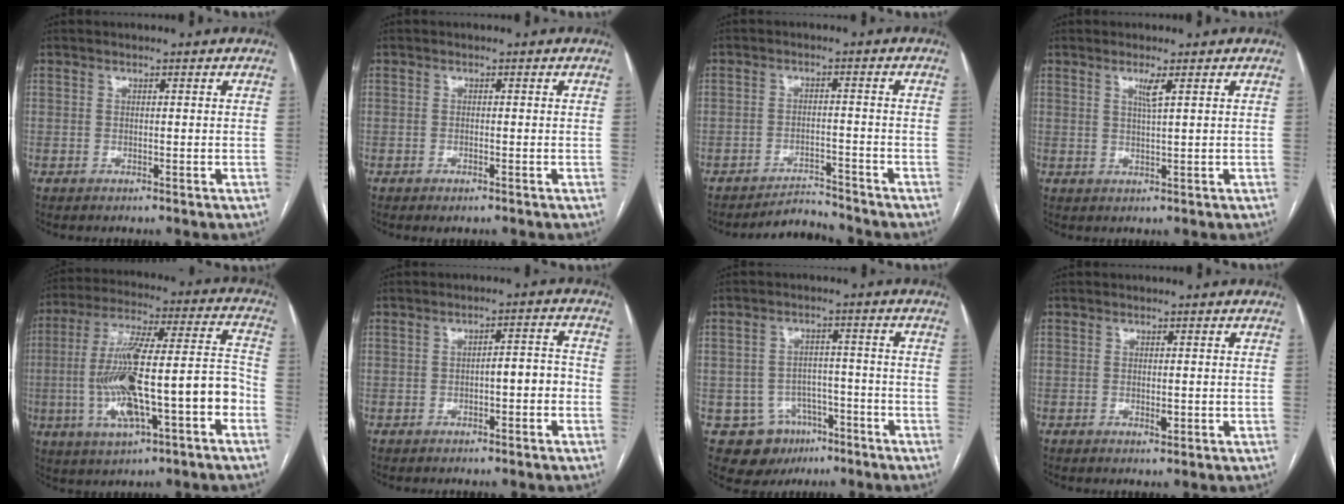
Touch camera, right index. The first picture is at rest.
{"total": 0.9, "force": [-0.6, 0.2, 0.6], "torque": [-0.012, -0.002, -0.007]}
{"total": 4.0, "force": [-4.0, 0.0, -0.7], "torque": [0.009, -0.003, -0.063]}
{"total": 2.2, "force": [1.0, -0.3, 1.9], "torque": [-0.039, -0.005, 0.021]}
{"total": 18.8, "force": [-5.0, 3.6, 17.8], "torque": [-0.328, 0.019, -0.075]}
{"total": 3.8, "force": [-1.2, 1.2, 3.4], "torque": [-0.046, 0.022, -0.015]}
{"total": 8.2, "force": [-4.2, 6.8, 1.9], "torque": [-0.027, 0.012, -0.052]}
{"total": 1.1, "force": [-0.2, 0.5, 1.0], "torque": [-0.016, -0.002, -0.002]}